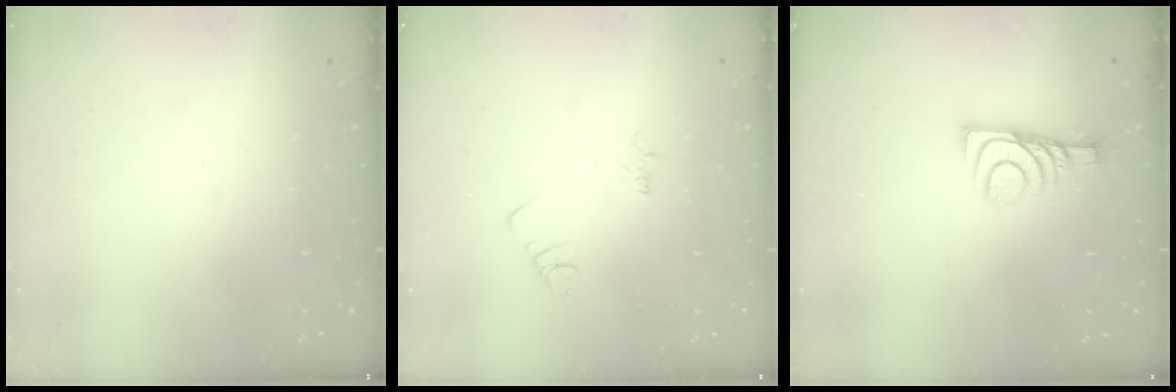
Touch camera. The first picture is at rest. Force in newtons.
{"total": 1.9, "press": 1.9, "slide": 0.3}
{"total": 9.2, "press": 9.2, "slide": 0.2}